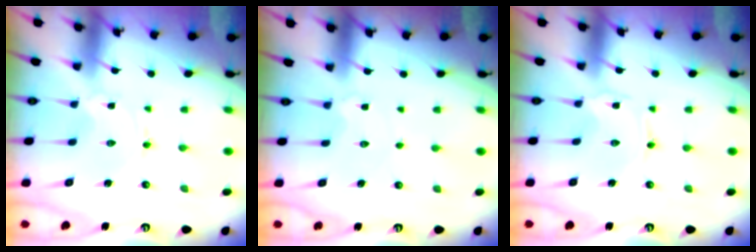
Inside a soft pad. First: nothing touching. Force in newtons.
{"total": 2.9, "press": 2.9, "slide": 0.5}
{"total": 0.0}